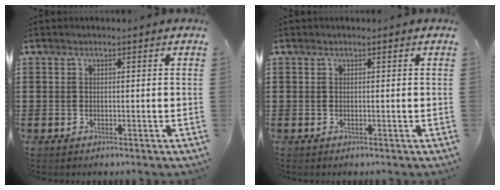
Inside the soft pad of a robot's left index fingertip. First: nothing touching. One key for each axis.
{"total": 0.0}